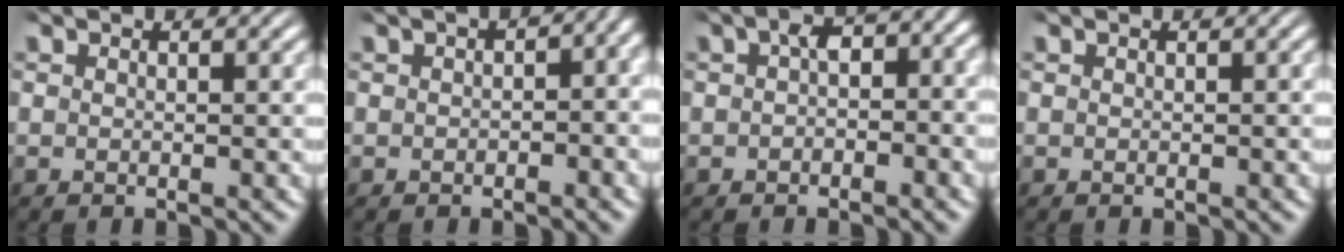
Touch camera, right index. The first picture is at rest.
{"total": 4.0, "force": [0.6, 2.1, 3.3], "torque": [-0.015, 0.027, -0.004]}
{"total": 2.8, "force": [0.0, 1.7, 2.3], "torque": [-0.019, 0.004, 0.000]}
{"total": 0.0}